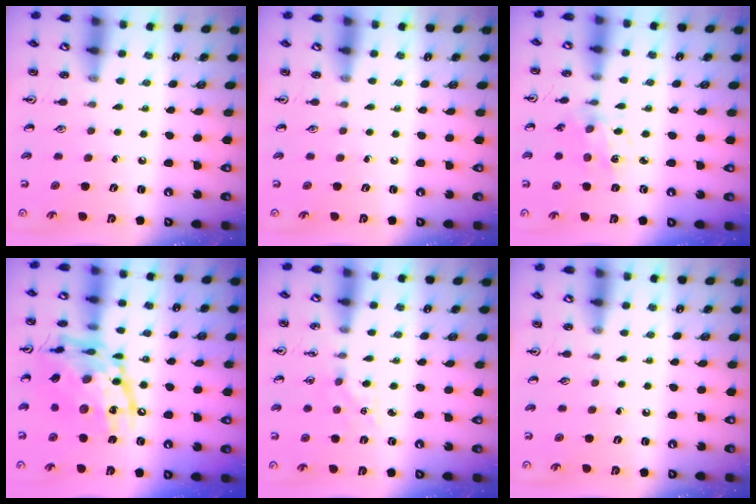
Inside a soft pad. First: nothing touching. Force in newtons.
{"total": 0.0}
{"total": 2.5, "press": 2.5, "slide": 0.5}
{"total": 22.2, "press": 22.1, "slide": 1.8}
{"total": 4.2, "press": 4.1, "slide": 0.5}
{"total": 0.0}